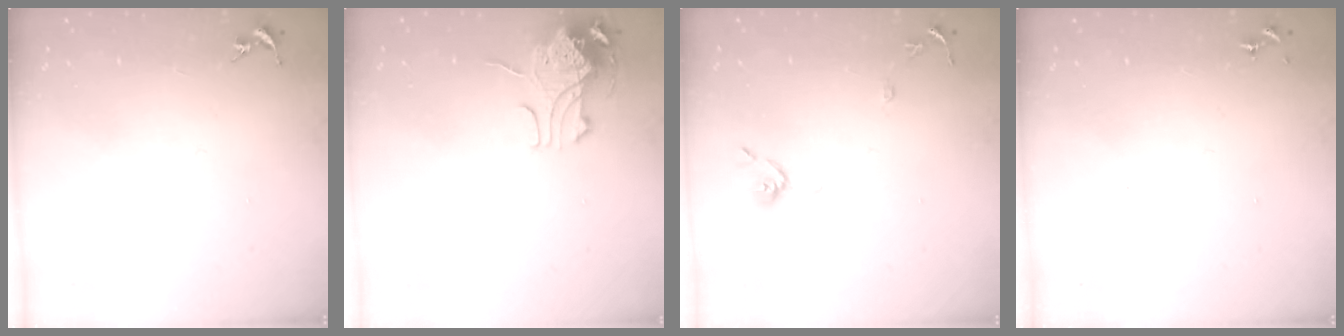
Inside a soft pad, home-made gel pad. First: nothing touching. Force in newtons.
{"total": 10.6, "press": 10.6, "slide": 0.9}
{"total": 8.6, "press": 8.6, "slide": 0.7}
{"total": 0.0}